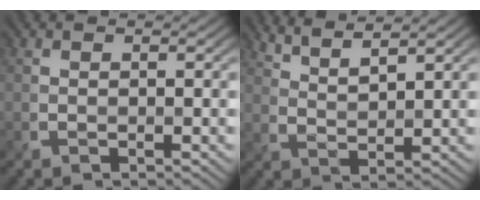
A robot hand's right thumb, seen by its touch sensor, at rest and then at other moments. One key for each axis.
{"total": 4.9, "fx": 4.0, "fy": 0.7, "fz": 2.7, "tx": -0.045, "ty": 0.001, "tz": 0.077}